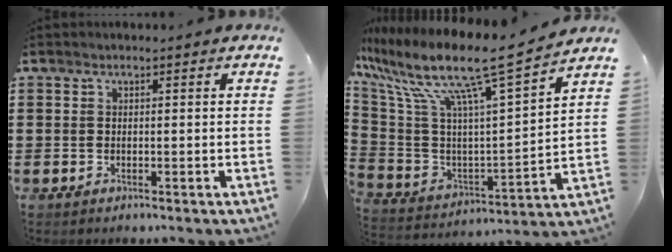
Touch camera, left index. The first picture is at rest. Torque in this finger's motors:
{"motor_torque": [2.14, 0.00, 0.56, 0.21]}